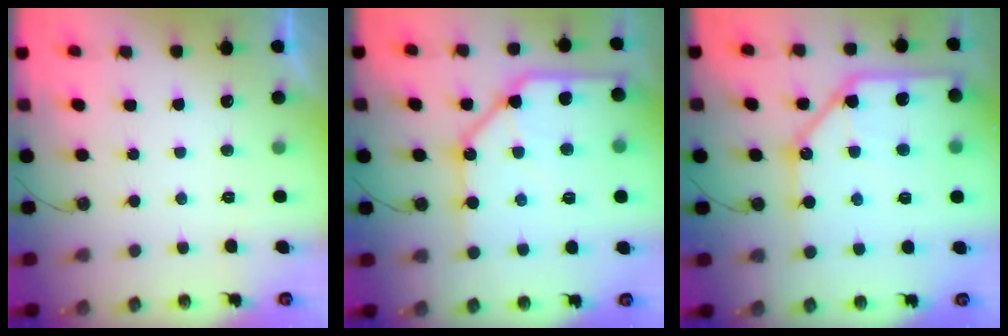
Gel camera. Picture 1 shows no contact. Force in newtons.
{"total": 19.6, "press": 19.6, "slide": 1.4}
{"total": 17.3, "press": 17.1, "slide": 2.2}